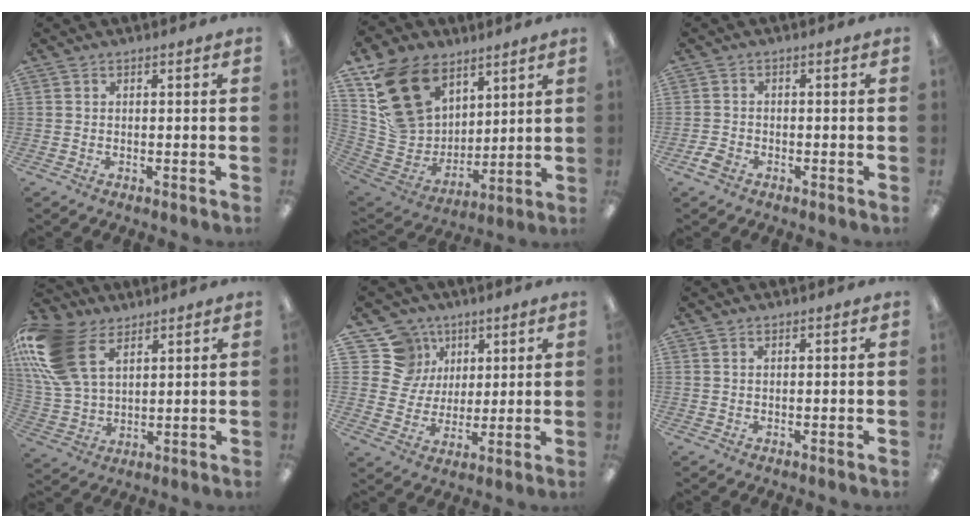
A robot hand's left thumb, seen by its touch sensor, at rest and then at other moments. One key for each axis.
{"total": 20.2, "fx": 11.7, "fy": 14.0, "fz": 8.7, "tx": -0.178, "ty": -0.058, "tz": 0.227}
{"total": 2.7, "fx": -1.5, "fy": 1.8, "fz": 1.2, "tx": -0.025, "ty": 0.005, "tz": -0.029}
{"total": 18.9, "fx": 8.4, "fy": 12.0, "fz": 12.0, "tx": -0.288, "ty": -0.017, "tz": 0.152}
{"total": 13.2, "fx": 6.3, "fy": 11.3, "fz": 2.4, "tx": -0.057, "ty": -0.036, "tz": 0.131}
{"total": 0.6, "fx": 0.5, "fy": 0.3, "fz": 0.2, "tx": -0.005, "ty": 0.001, "tz": 0.009}